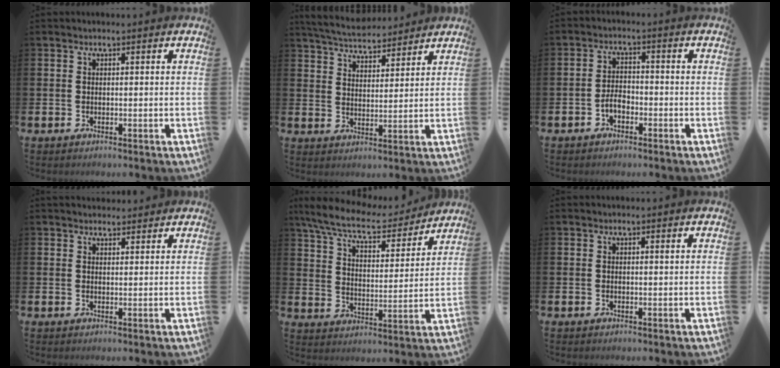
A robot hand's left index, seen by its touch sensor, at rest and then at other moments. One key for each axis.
{"total": 5.3, "fx": 5.3, "fy": 0.8, "fz": 0.6, "tx": -0.037, "ty": -0.027, "tz": 0.095}
{"total": 2.5, "fx": -1.4, "fy": 1.4, "fz": 1.5, "tx": -0.031, "ty": 0.006, "tz": -0.028}
{"total": 2.1, "fx": 2.0, "fy": 0.7, "fz": 0.0, "tx": 0.005, "ty": -0.007, "tz": 0.035}
{"total": 9.1, "fx": 8.1, "fy": 1.8, "fz": 3.7, "tx": -0.103, "ty": -0.053, "tz": 0.137}
{"total": 0.0}